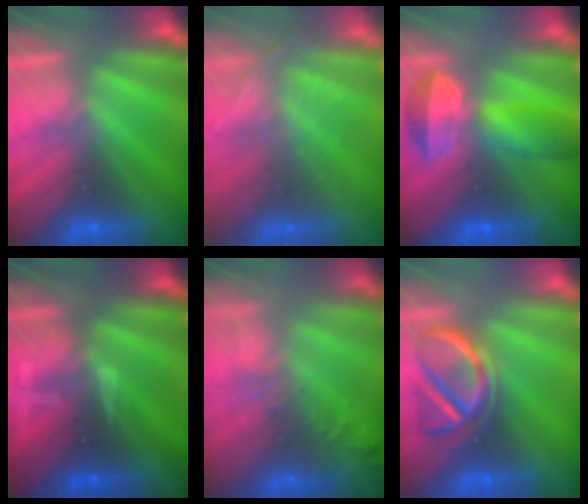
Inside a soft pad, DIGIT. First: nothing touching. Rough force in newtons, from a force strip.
{"total": 1.7}
{"total": 7.1}
{"total": 3.2}
{"total": 9.9}
{"total": 3.7}